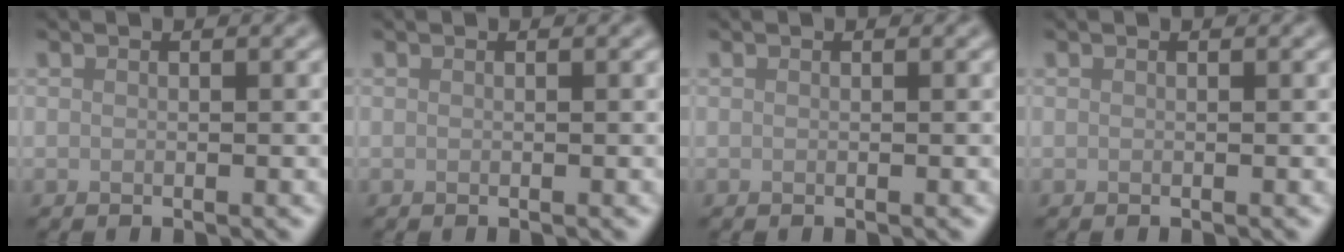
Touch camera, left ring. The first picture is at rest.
{"total": 0.0}
{"total": 0.0}
{"total": 0.0}